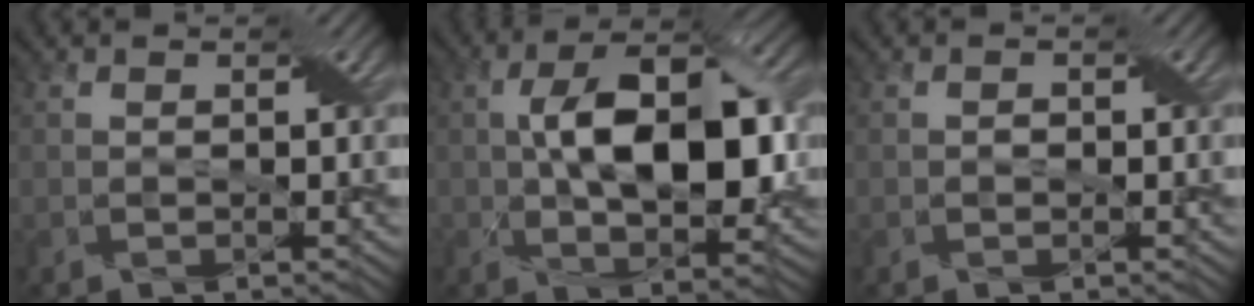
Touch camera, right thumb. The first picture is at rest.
{"total": 12.1, "force": [0.7, 6.2, 10.4], "torque": [-0.170, 0.003, 0.011]}
{"total": 0.6, "force": [-0.1, 0.5, 0.3], "torque": [-0.006, -0.001, -0.005]}